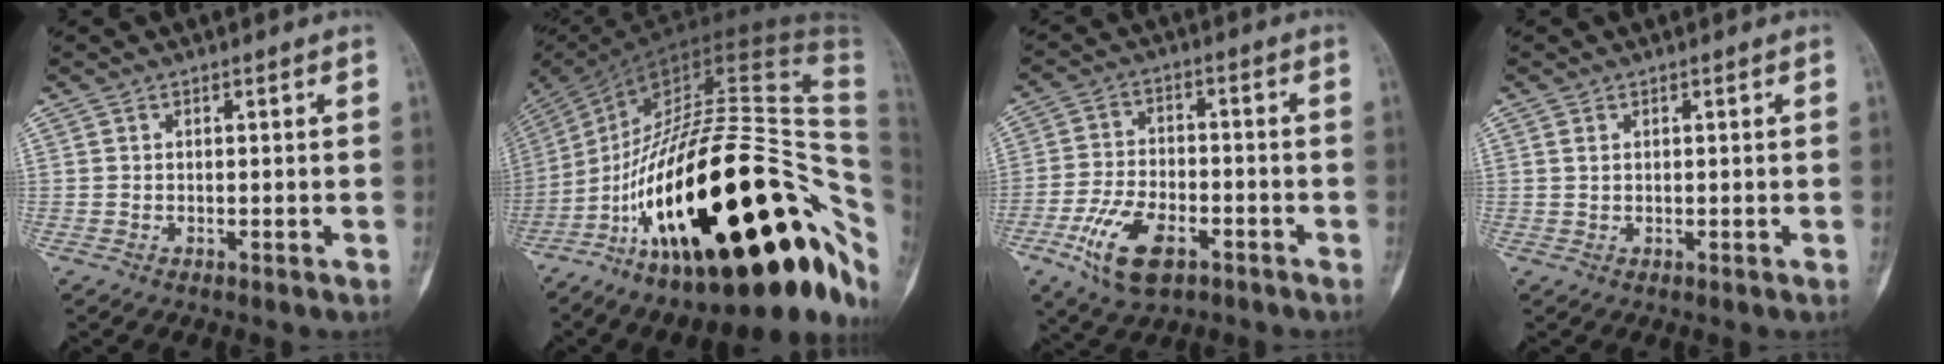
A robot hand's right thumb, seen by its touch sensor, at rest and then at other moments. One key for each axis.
{"total": 41.0, "fx": -10.5, "fy": 15.3, "fz": 36.6, "tx": -0.479, "ty": 0.089, "tz": -0.158}
{"total": 11.6, "fx": -5.6, "fy": 5.9, "fz": 8.2, "tx": -0.155, "ty": 0.015, "tz": -0.101}
{"total": 1.0, "fx": 0.4, "fy": 0.6, "fz": 0.6, "tx": -0.015, "ty": 0.004, "tz": 0.012}